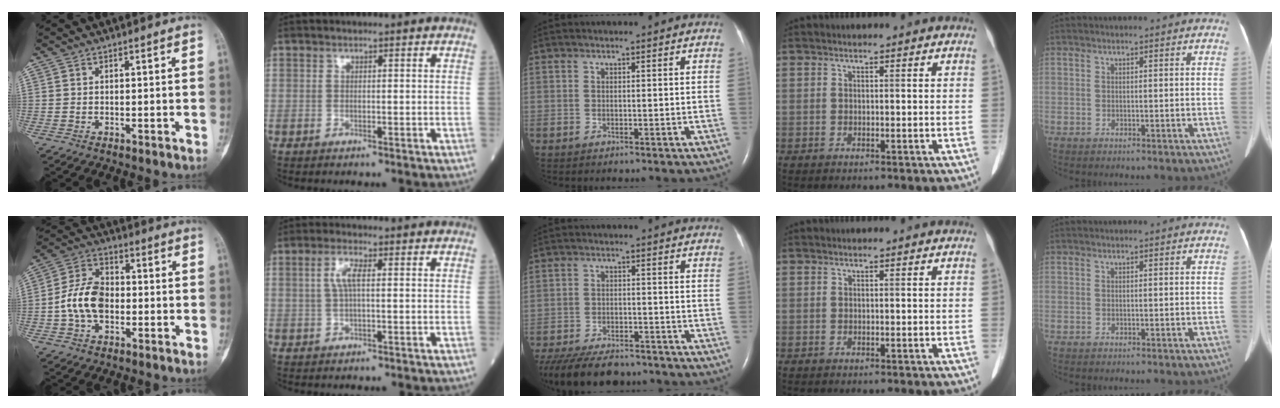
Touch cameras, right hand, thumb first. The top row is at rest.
{"thumb": {"total": 10.2, "force": [-1.5, 6.9, 7.4], "torque": [-0.132, 0.028, -0.038]}, "index": {"total": 3.2, "force": [0.6, 0.7, 3.1], "torque": [-0.067, 0.008, 0.013]}, "middle": {"total": 14.4, "force": [-11.8, 5.1, 6.5], "torque": [-0.154, -0.022, -0.177]}}